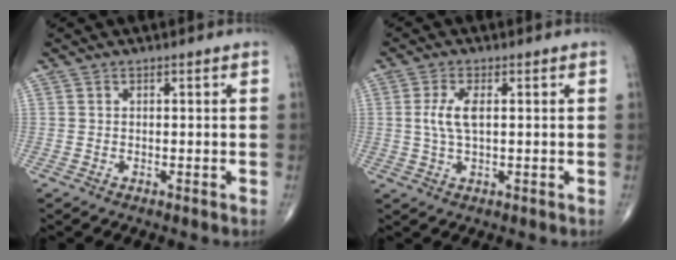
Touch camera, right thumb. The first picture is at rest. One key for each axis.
{"total": 4.7, "fx": 0.6, "fy": 1.8, "fz": 4.3, "tx": -0.101, "ty": 0.001, "tz": 0.013}